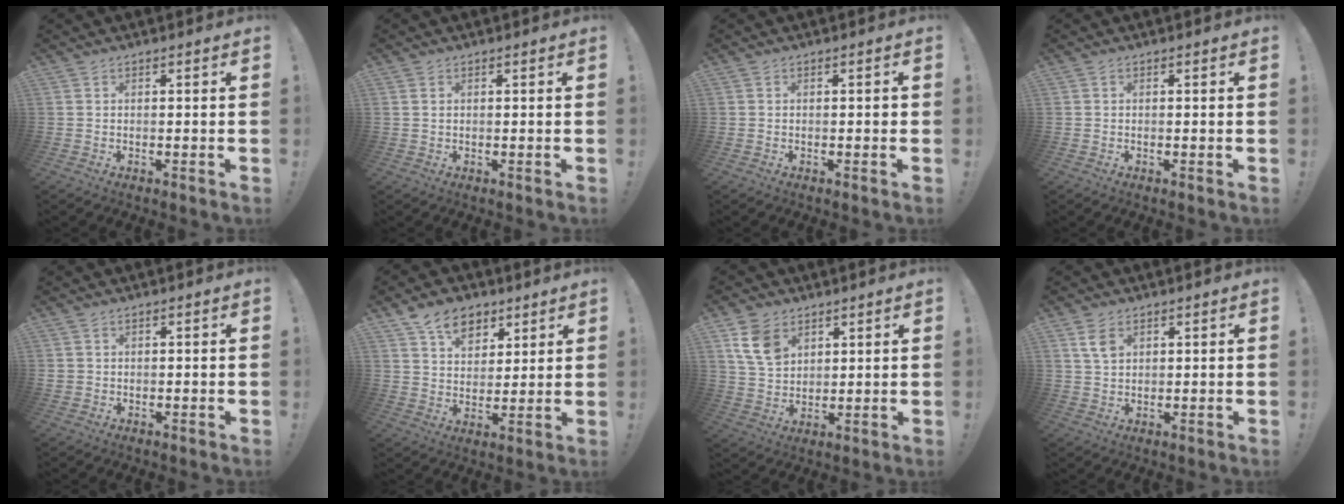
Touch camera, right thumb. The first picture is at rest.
{"total": 0.9, "force": [0.4, 0.7, 0.3], "torque": [-0.013, 0.005, 0.008]}
{"total": 0.6, "force": [-0.2, 0.3, 0.5], "torque": [-0.008, 0.002, -0.002]}
{"total": 0.0}
{"total": 1.4, "force": [0.4, 1.3, 0.3], "torque": [-0.010, 0.004, 0.009]}
{"total": 10.9, "force": [6.6, 7.4, 4.6], "torque": [-0.067, -0.034, 0.126]}
{"total": 9.8, "force": [5.6, 6.3, 4.9], "torque": [-0.091, -0.017, 0.114]}
{"total": 4.8, "force": [2.2, 3.1, 2.9], "torque": [-0.041, -0.009, 0.041]}